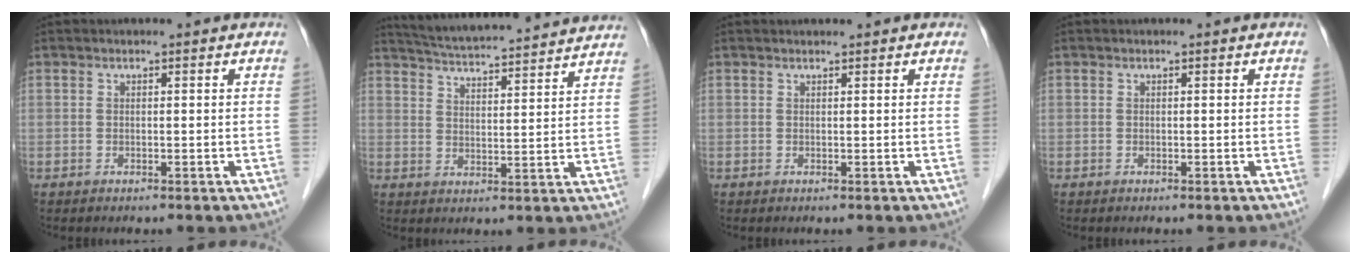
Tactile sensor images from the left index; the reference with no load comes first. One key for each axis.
{"total": 18.6, "fx": 17.4, "fy": 0.7, "fz": 6.5, "tx": -0.113, "ty": 0.017, "tz": 0.242}
{"total": 1.1, "fx": 1.0, "fy": 0.2, "fz": 0.4, "tx": -0.008, "ty": 0.016, "tz": 0.018}
{"total": 0.0}